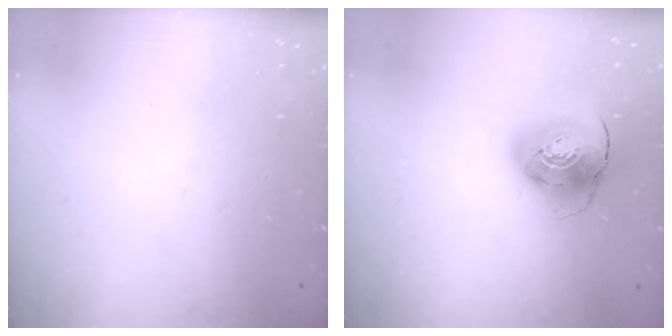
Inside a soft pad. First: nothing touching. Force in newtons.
{"total": 9.9, "press": 9.8, "slide": 1.4}